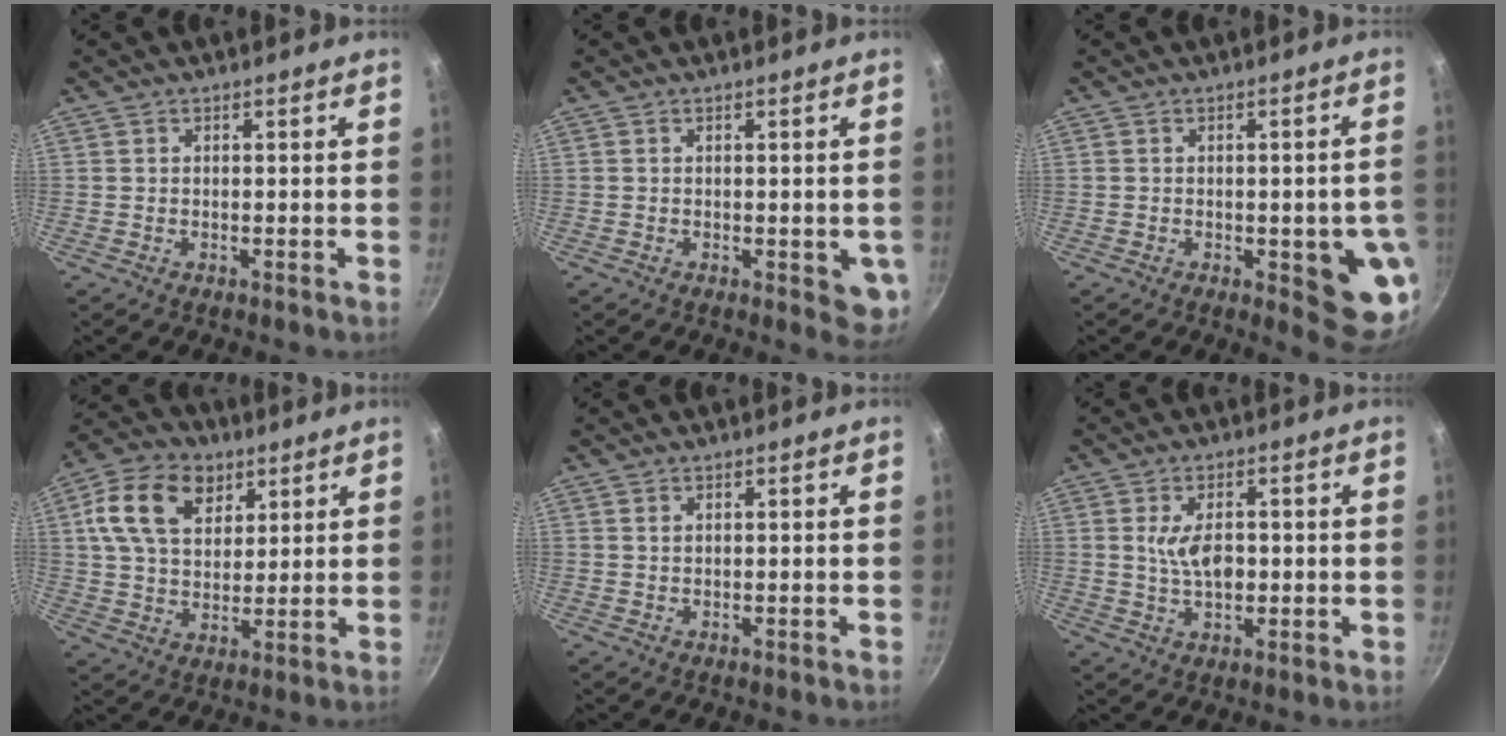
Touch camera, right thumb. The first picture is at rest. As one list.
[{"total": 5.3, "force": [-0.9, 2.4, 4.7], "torque": [-0.035, -0.005, -0.007]}, {"total": 11.2, "force": [-2.4, 3.9, 10.2], "torque": [-0.083, 0.001, -0.026]}, {"total": 14.3, "force": [5.7, 9.8, 8.8], "torque": [-0.136, -0.005, 0.093]}, {"total": 0.7, "force": [0.4, 0.4, 0.4], "torque": [-0.007, 0.001, 0.010]}, {"total": 6.8, "force": [0.3, 3.7, 5.7], "torque": [-0.086, -0.004, 0.005]}]